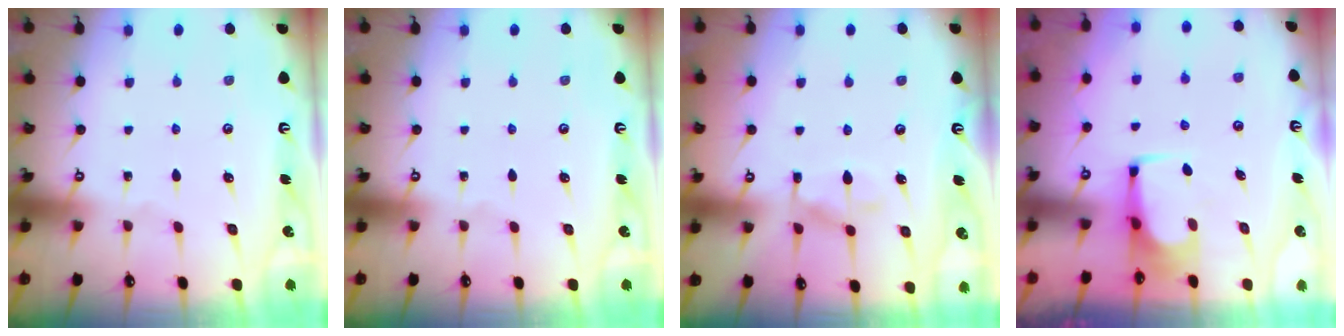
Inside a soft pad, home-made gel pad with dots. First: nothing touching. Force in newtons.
{"total": 0.0}
{"total": 8.3, "press": 8.3, "slide": 0.7}
{"total": 1.6, "press": 1.5, "slide": 0.3}